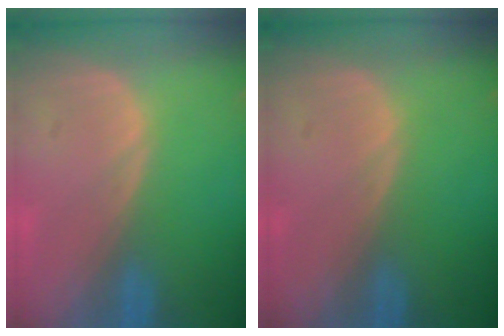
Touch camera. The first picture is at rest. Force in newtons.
{"total": 0.0}